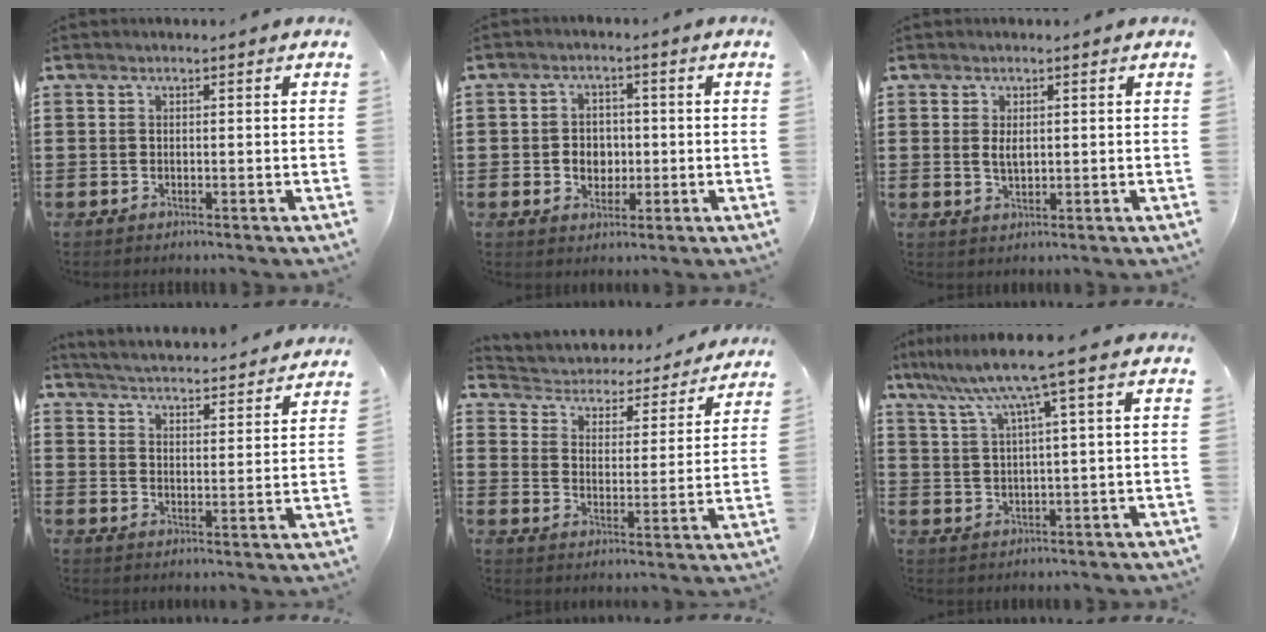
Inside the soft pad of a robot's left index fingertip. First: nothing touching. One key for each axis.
{"total": 3.8, "fx": -0.5, "fy": 3.2, "fz": 2.0, "tx": -0.040, "ty": 0.004, "tz": -0.015}
{"total": 2.2, "fx": 0.3, "fy": 1.0, "fz": 1.9, "tx": -0.039, "ty": 0.003, "tz": 0.005}
{"total": 4.2, "fx": 4.2, "fy": -0.6, "fz": 0.1, "tx": -0.024, "ty": -0.036, "tz": 0.069}
{"total": 3.5, "fx": 3.4, "fy": 0.7, "fz": 0.0, "tx": -0.025, "ty": -0.029, "tz": 0.050}
{"total": 7.6, "fx": 4.1, "fy": -0.3, "fz": 6.4, "tx": -0.138, "ty": -0.013, "tz": 0.066}